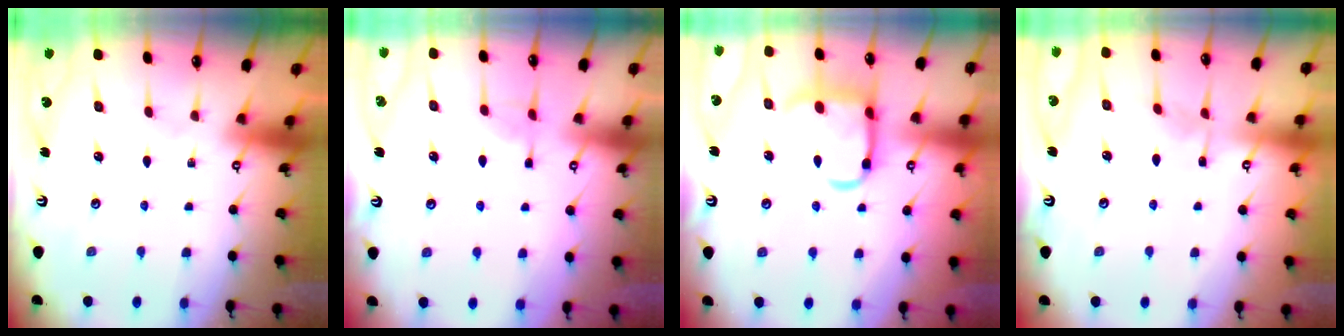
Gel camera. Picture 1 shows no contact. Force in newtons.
{"total": 4.6, "press": 4.5, "slide": 0.4}
{"total": 14.1, "press": 14.1, "slide": 1.6}
{"total": 4.8, "press": 4.8, "slide": 0.5}